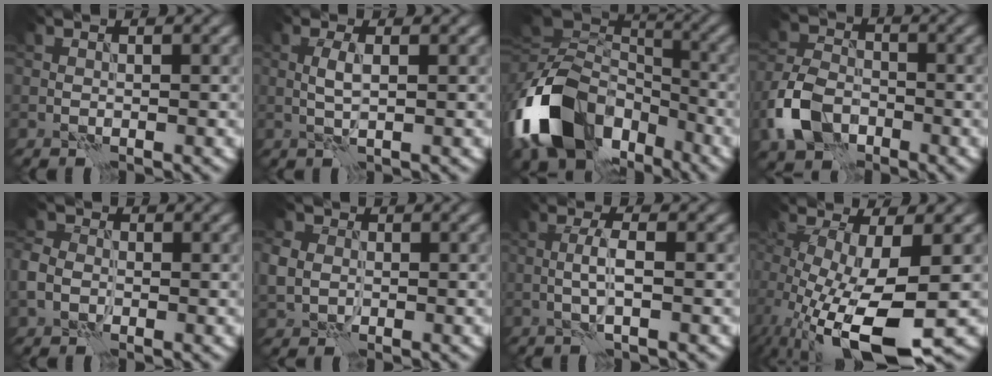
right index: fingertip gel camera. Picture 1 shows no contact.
{"total": 1.7, "force": [0.2, 0.4, 1.7], "torque": [-0.038, 0.004, 0.003]}
{"total": 15.2, "force": [-6.0, 10.7, 9.1], "torque": [-0.220, -0.023, -0.110]}
{"total": 6.1, "force": [-2.9, 4.2, 3.4], "torque": [-0.078, 0.001, -0.066]}
{"total": 3.0, "force": [-0.6, 2.5, 1.7], "torque": [-0.041, 0.000, -0.016]}
{"total": 4.4, "force": [0.3, 3.8, 2.2], "torque": [-0.058, 0.013, -0.005]}
{"total": 2.3, "force": [-0.4, 0.4, 2.2], "torque": [-0.045, 0.006, -0.010]}
{"total": 10.3, "force": [-3.1, 3.6, 9.2], "torque": [-0.184, -0.033, -0.044]}